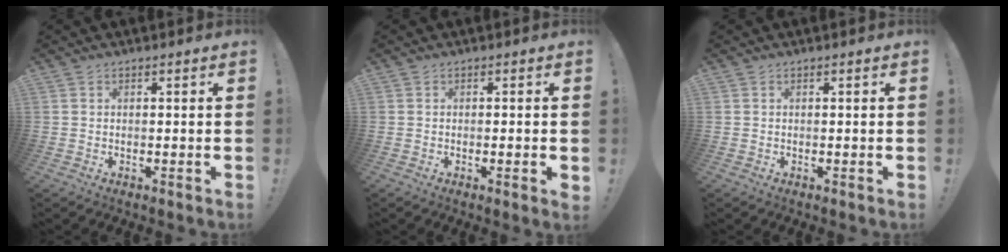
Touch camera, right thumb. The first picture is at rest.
{"total": 1.6, "force": [-0.3, 0.0, 1.6], "torque": [-0.031, 0.001, -0.004]}
{"total": 0.0}